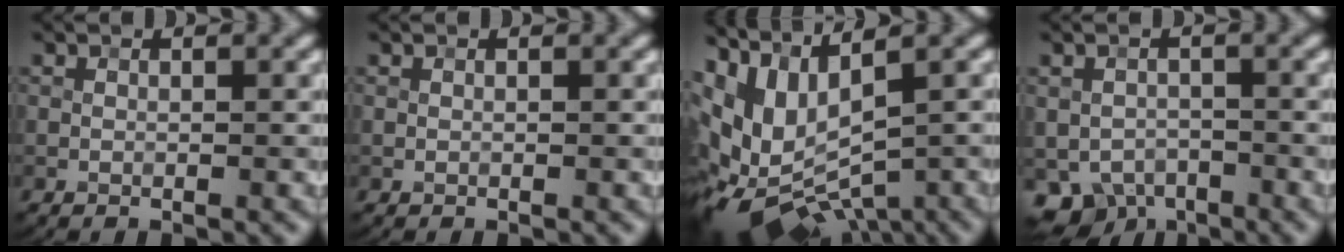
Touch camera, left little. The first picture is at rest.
{"total": 0.0}
{"total": 11.9, "force": [1.6, 7.5, 9.2], "torque": [-0.201, -0.014, 0.060]}
{"total": 4.1, "force": [-2.5, 3.0, 1.4], "torque": [-0.016, -0.015, -0.039]}